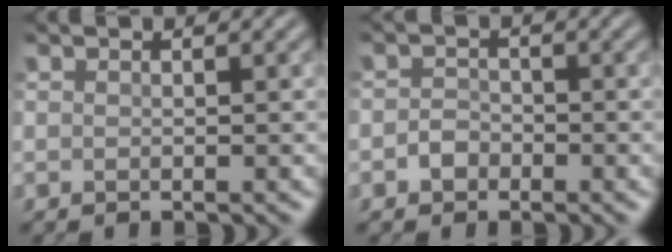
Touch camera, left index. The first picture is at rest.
{"total": 1.3, "force": [-0.6, 1.1, 0.3], "torque": [-0.004, 0.008, -0.014]}